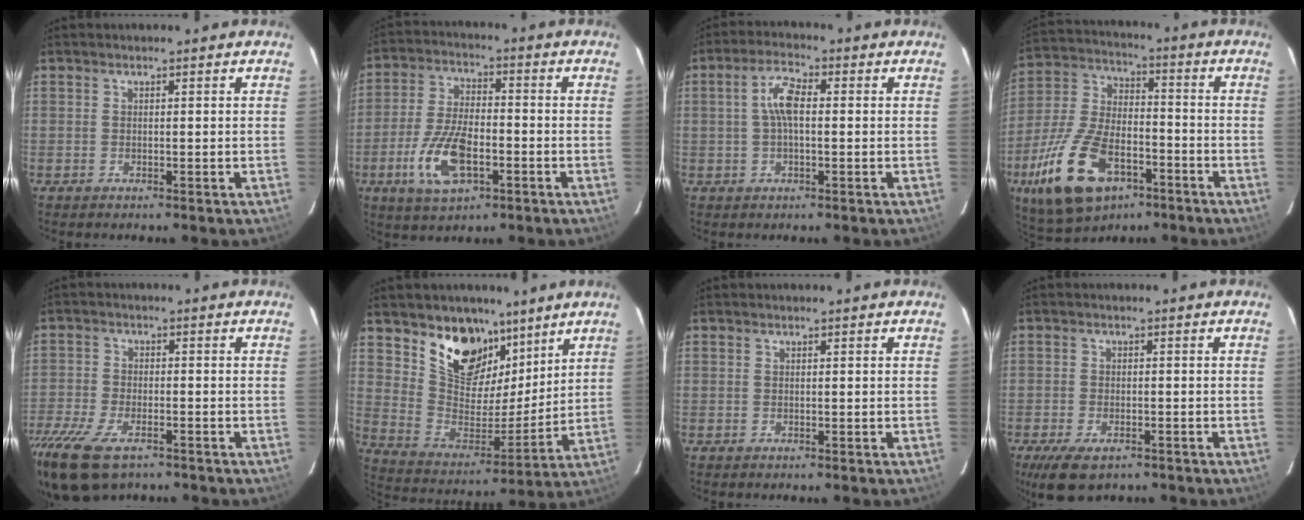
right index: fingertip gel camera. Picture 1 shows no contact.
{"total": 11.9, "force": [-4.5, 5.4, 9.7], "torque": [-0.206, -0.004, -0.080]}
{"total": 5.3, "force": [0.3, 2.1, 4.9], "torque": [-0.100, 0.013, 0.004]}
{"total": 19.7, "force": [-9.7, 10.1, 13.8], "torque": [-0.301, -0.015, -0.169]}
{"total": 13.6, "force": [-9.3, 5.8, 8.0], "torque": [-0.201, -0.043, -0.176]}
{"total": 16.3, "force": [10.6, 9.8, 7.6], "torque": [-0.154, -0.005, 0.200]}
{"total": 0.0}
{"total": 7.5, "force": [-5.0, 3.6, 4.4], "torque": [-0.106, -0.024, -0.084]}